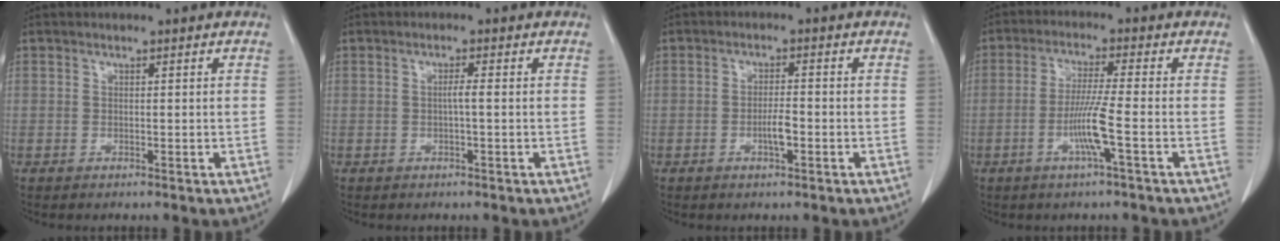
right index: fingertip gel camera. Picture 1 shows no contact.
{"total": 1.3, "force": [-0.1, -0.1, 1.3], "torque": [-0.024, 0.002, -0.002]}
{"total": 2.9, "force": [-1.0, 0.5, 2.6], "torque": [-0.049, 0.001, -0.017]}
{"total": 6.1, "force": [-2.1, -0.9, 5.7], "torque": [-0.112, -0.007, -0.042]}